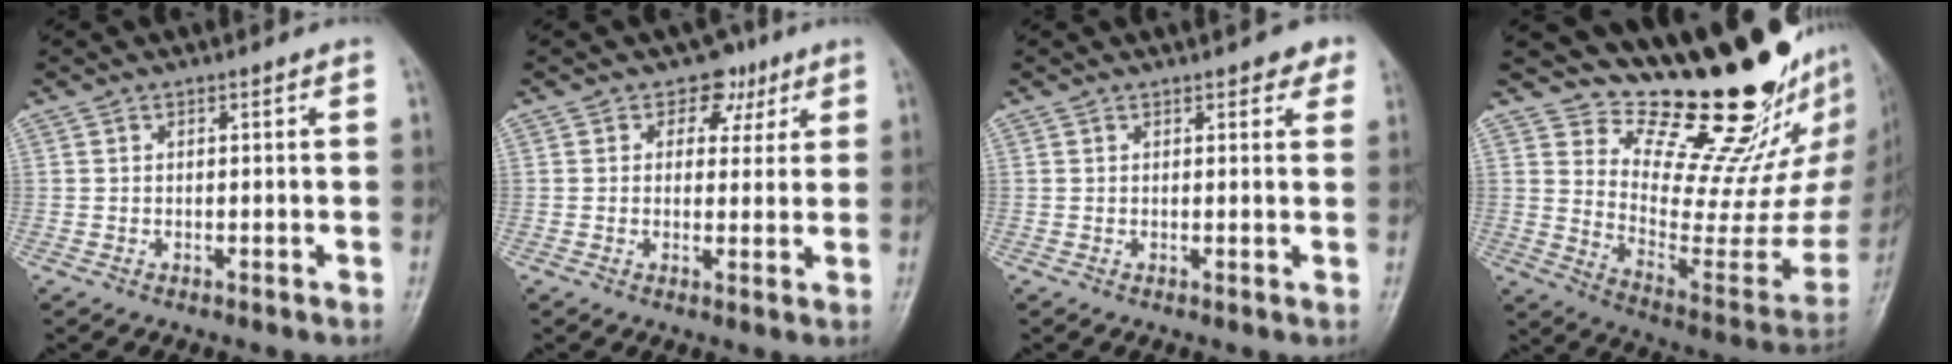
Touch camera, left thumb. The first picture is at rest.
{"total": 5.3, "force": [2.9, 4.2, 1.5], "torque": [0.016, -0.005, 0.037]}
{"total": 3.2, "force": [2.2, 1.6, 1.7], "torque": [0.004, -0.005, 0.023]}
{"total": 23.9, "force": [18.8, 7.4, 12.8], "torque": [-0.136, -0.155, 0.280]}